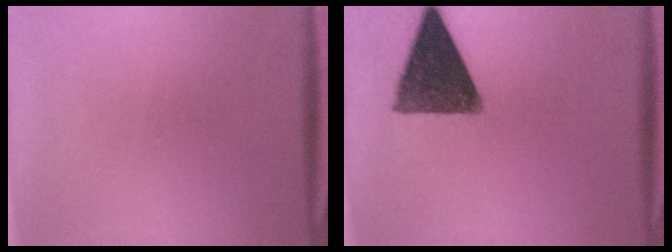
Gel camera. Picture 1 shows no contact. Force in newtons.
{"total": 13.5}